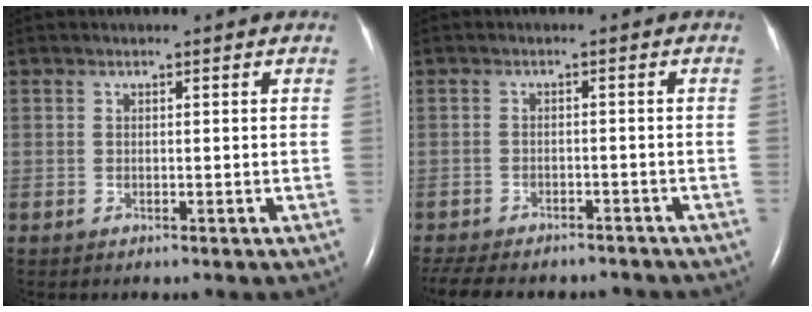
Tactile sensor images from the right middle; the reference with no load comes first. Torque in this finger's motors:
{"motor_torque": [0.24, -0.24, 0.06, 0.04]}